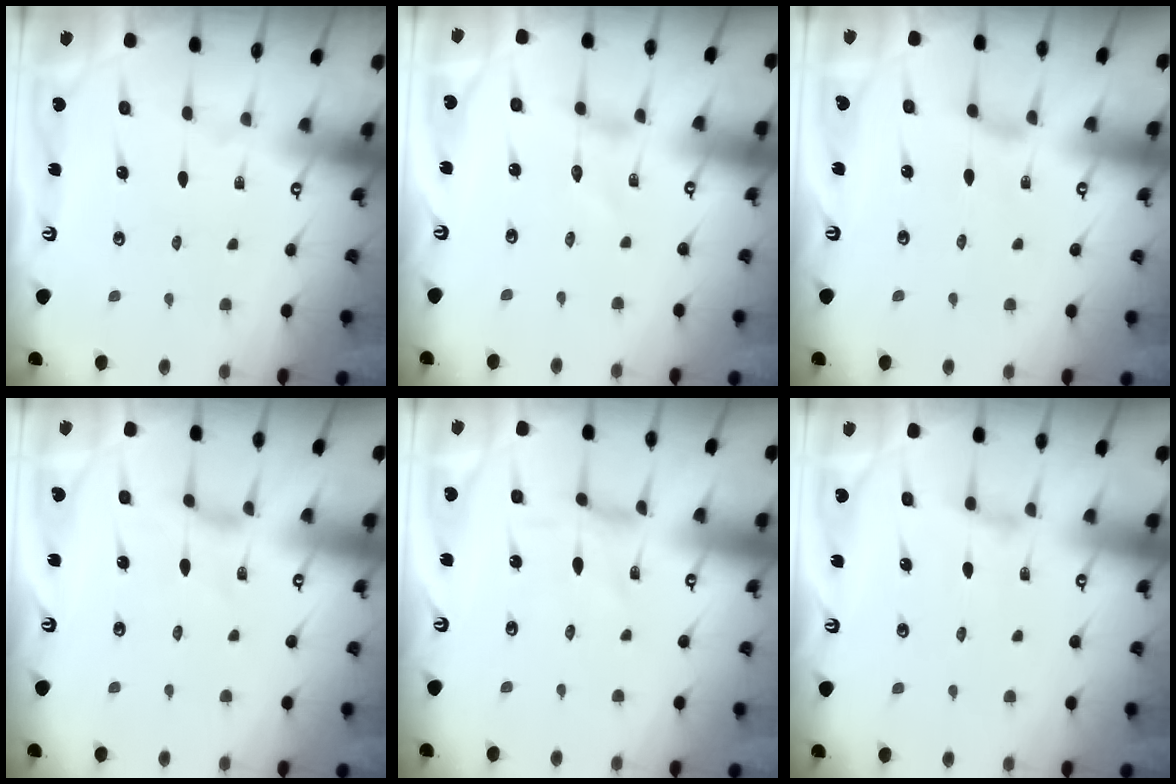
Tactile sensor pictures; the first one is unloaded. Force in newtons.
{"total": 0.0}
{"total": 2.4, "press": 2.3, "slide": 0.6}
{"total": 1.5, "press": 1.4, "slide": 0.4}
{"total": 0.0}
{"total": 2.6, "press": 2.6, "slide": 0.4}